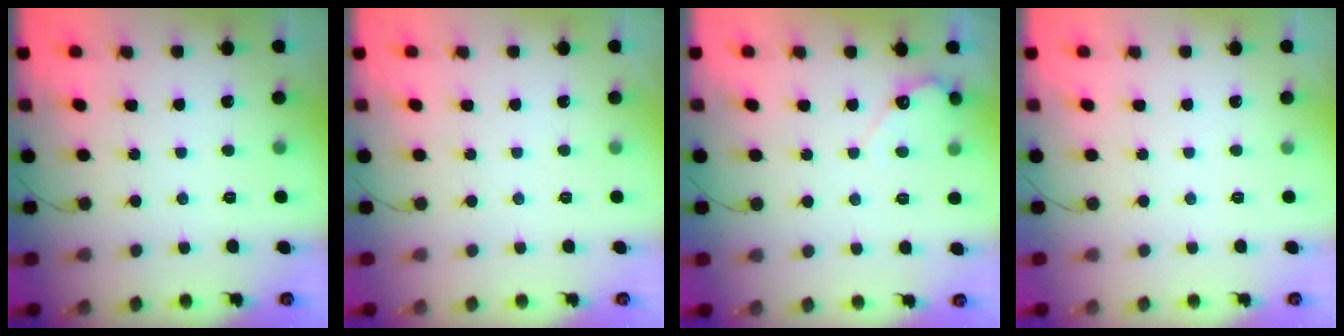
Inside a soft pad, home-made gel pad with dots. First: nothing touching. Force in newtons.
{"total": 0.0}
{"total": 3.8, "press": 3.7, "slide": 0.3}
{"total": 0.0}